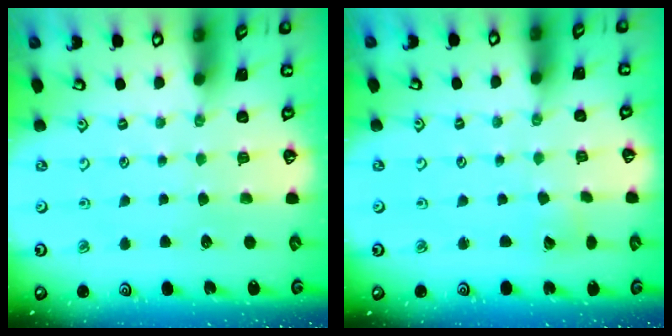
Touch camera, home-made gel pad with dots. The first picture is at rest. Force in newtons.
{"total": 2.4, "press": 2.4, "slide": 0.2}